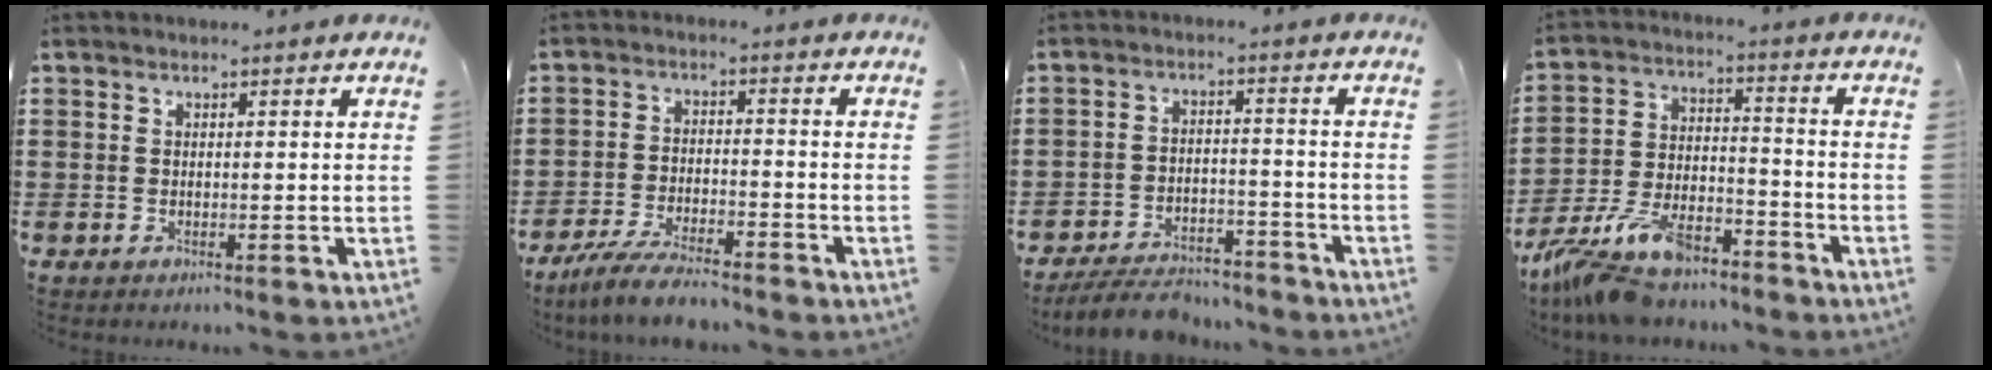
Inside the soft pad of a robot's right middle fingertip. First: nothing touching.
{"total": 5.7, "force": [-5.2, 0.6, 2.4], "torque": [-0.058, -0.006, -0.103]}
{"total": 6.3, "force": [-6.0, 1.2, 1.4], "torque": [-0.023, 0.011, -0.115]}
{"total": 10.9, "force": [-9.2, 2.9, 5.0], "torque": [-0.111, 0.018, -0.182]}